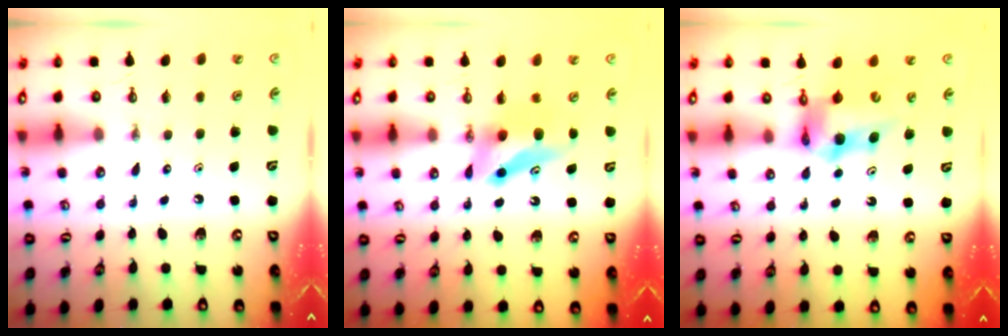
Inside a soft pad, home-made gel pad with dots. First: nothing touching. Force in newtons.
{"total": 7.0, "press": 6.5, "slide": 2.5}
{"total": 9.5, "press": 9.5, "slide": 1.0}